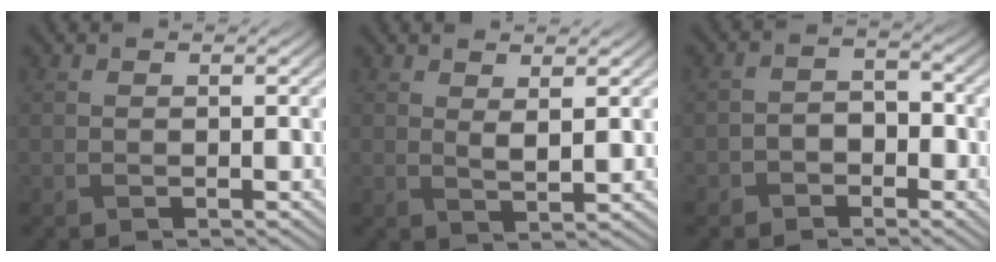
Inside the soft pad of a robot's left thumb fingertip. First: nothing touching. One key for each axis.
{"total": 2.0, "fx": 1.2, "fy": 0.4, "fz": 1.5, "tx": -0.034, "ty": -0.007, "tz": 0.025}
{"total": 2.7, "fx": -1.5, "fy": 1.9, "fz": 1.1, "tx": -0.021, "ty": 0.006, "tz": -0.031}